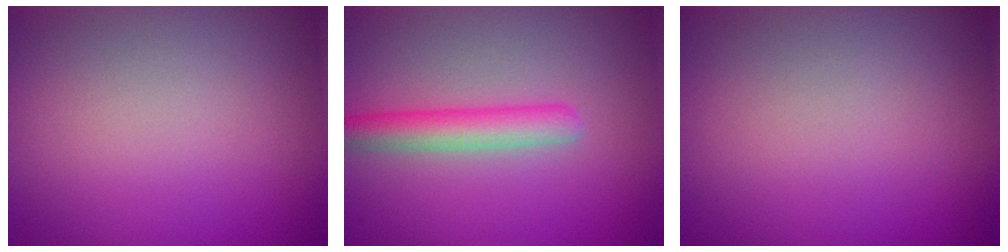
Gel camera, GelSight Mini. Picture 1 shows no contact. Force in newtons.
{"total": 3.3, "press": 3.2, "slide": 0.1}
{"total": 0.0}